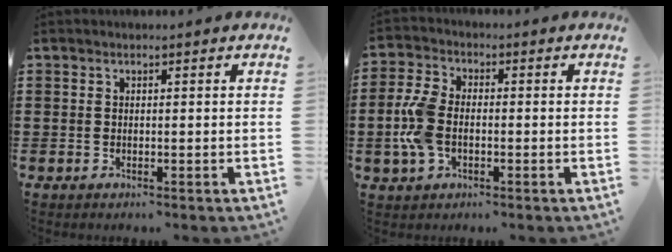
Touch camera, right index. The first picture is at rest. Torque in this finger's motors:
{"motor_torque": [1.78, 0.21, 0.81, 0.21]}